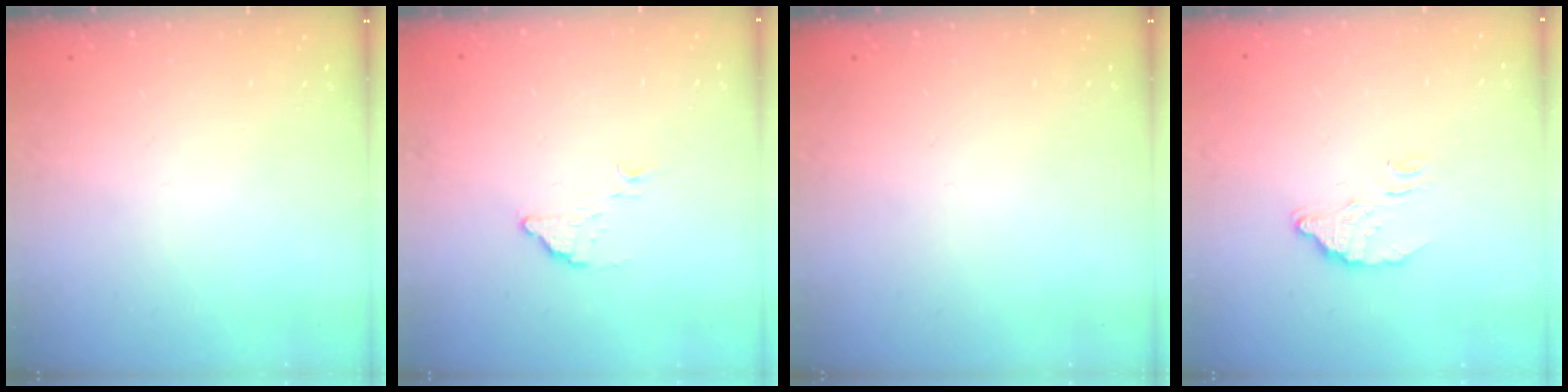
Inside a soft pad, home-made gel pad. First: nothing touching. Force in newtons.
{"total": 4.6, "press": 4.6, "slide": 0.1}
{"total": 0.0}
{"total": 6.7, "press": 6.7, "slide": 0.3}